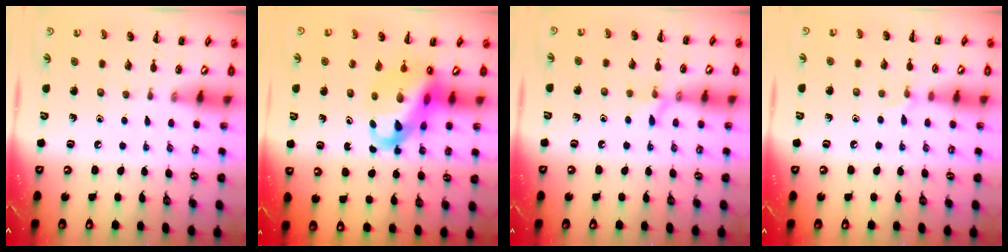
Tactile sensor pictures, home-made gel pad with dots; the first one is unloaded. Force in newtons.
{"total": 12.8, "press": 12.4, "slide": 3.2}
{"total": 6.6, "press": 6.5, "slide": 1.1}
{"total": 4.3, "press": 4.1, "slide": 1.4}